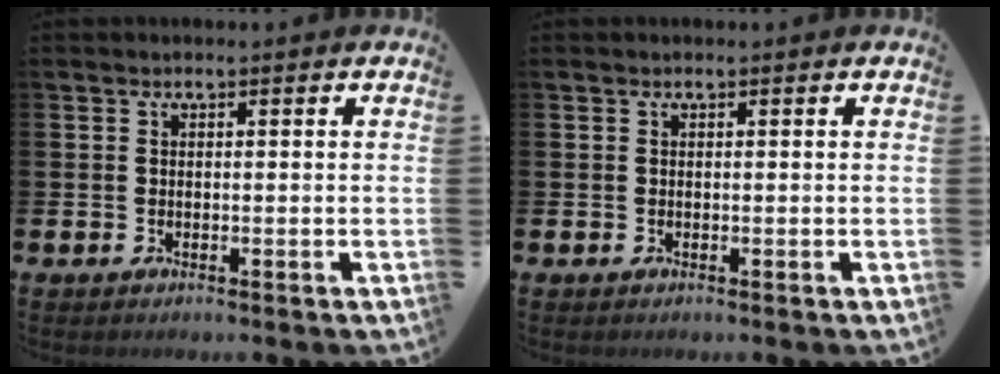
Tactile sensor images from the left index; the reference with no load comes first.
{"total": 0.0}